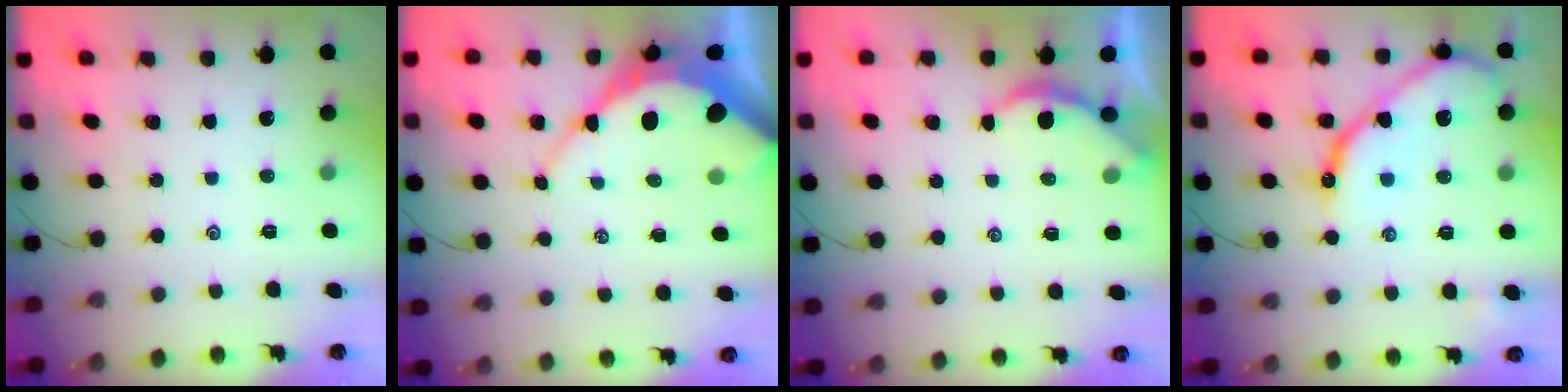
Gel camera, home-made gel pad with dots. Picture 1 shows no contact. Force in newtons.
{"total": 12.5, "press": 12.5, "slide": 1.1}
{"total": 1.9, "press": 1.9, "slide": 0.1}
{"total": 12.2, "press": 12.1, "slide": 1.4}